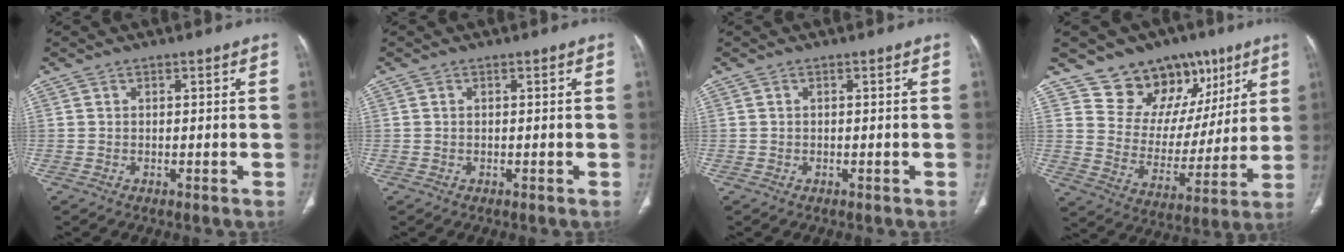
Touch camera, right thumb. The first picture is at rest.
{"total": 0.0}
{"total": 0.0}
{"total": 17.4, "force": [10.9, 12.1, 6.3], "torque": [-0.027, -0.045, 0.184]}